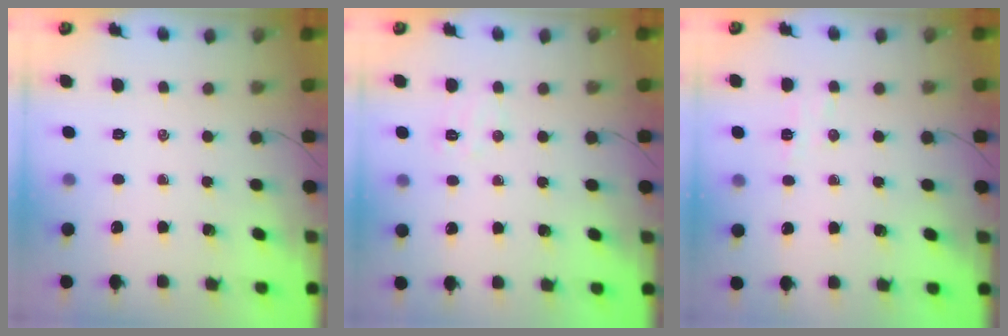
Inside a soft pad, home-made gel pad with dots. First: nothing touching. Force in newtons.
{"total": 4.8, "press": 4.8, "slide": 0.8}
{"total": 3.9, "press": 3.8, "slide": 1.0}